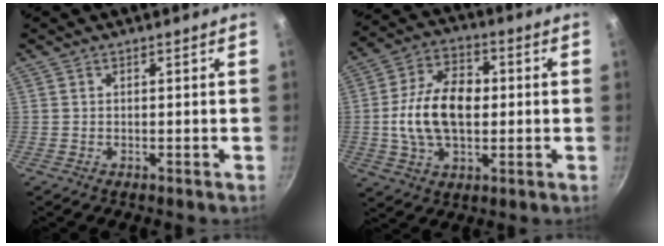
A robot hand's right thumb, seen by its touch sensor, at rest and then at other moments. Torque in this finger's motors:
{"motor_torque": [0.24, 0.26, 2.10, -0.11, 0.50]}